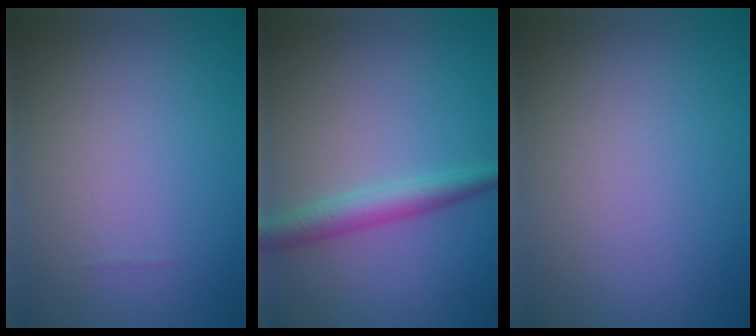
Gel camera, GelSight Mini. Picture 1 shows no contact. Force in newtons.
{"total": 3.0, "press": 3.0, "slide": 0.1}
{"total": 0.0}